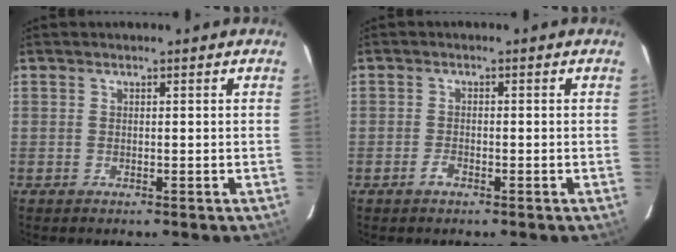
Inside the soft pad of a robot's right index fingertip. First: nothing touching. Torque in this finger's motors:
{"motor_torque": [0.49, -0.08, 0.03, -0.07]}